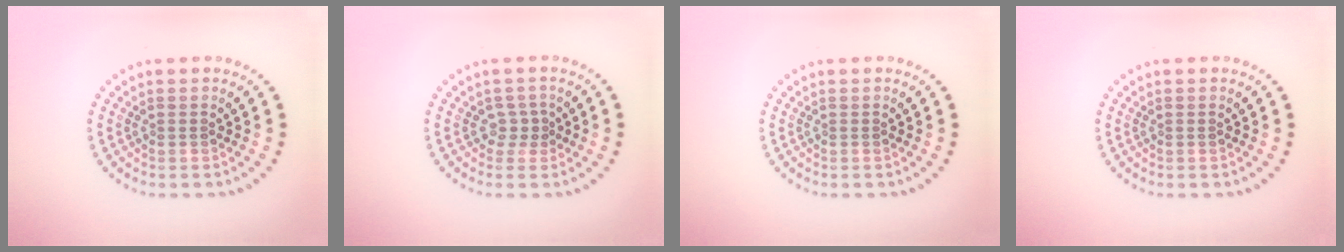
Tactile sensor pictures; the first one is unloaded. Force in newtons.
{"total": 1.5, "press": 1.1, "slide": 1.0}
{"total": 0.0}
{"total": 0.0}